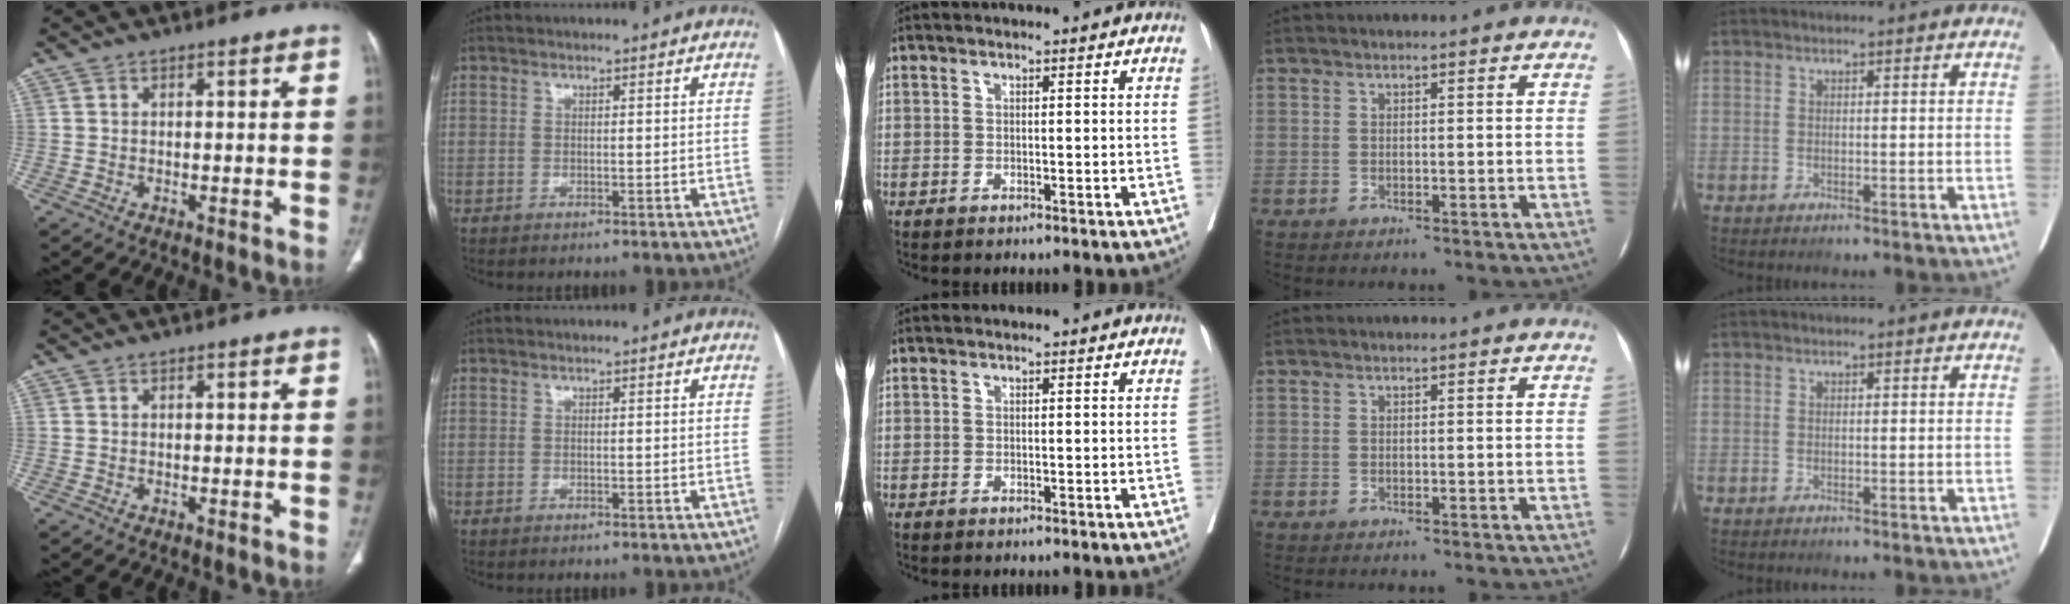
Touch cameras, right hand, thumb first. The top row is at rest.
{}